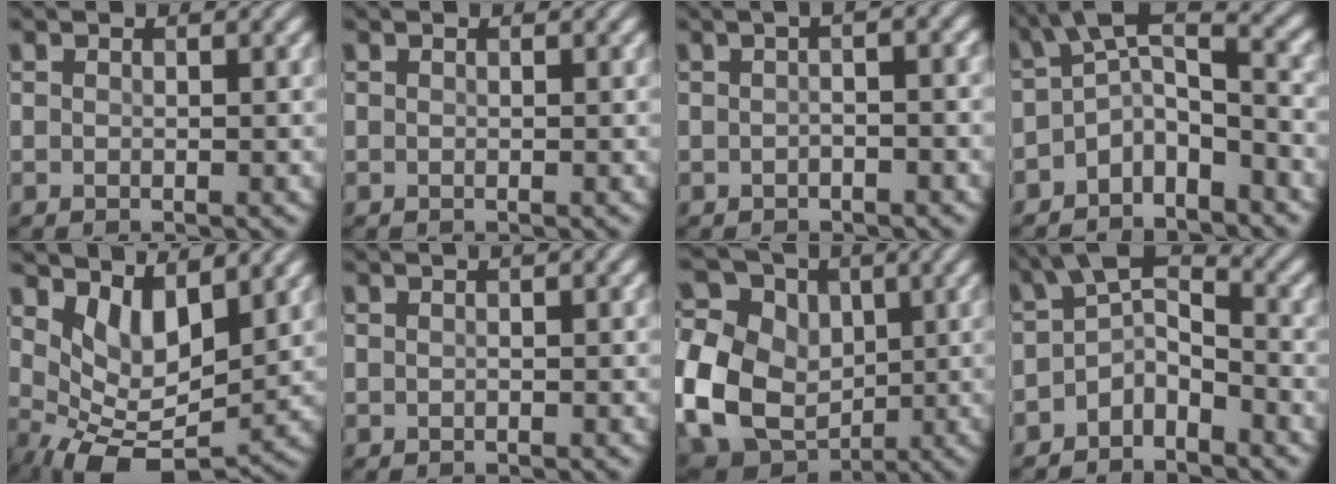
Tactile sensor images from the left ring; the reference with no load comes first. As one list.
[{"total": 0.0}, {"total": 2.3, "force": [0.0, 0.8, 2.2], "torque": [-0.027, 0.002, -0.013]}, {"total": 5.1, "force": [-2.2, 2.4, 3.9], "torque": [-0.062, 0.006, -0.050]}, {"total": 5.7, "force": [1.5, 3.1, 4.6], "torque": [-0.081, -0.019, 0.038]}, {"total": 1.0, "force": [0.0, 0.3, 0.9], "torque": [-0.017, 0.000, -0.002]}, {"total": 13.3, "force": [-0.7, 10.9, 7.6], "torque": [-0.187, -0.004, -0.006]}, {"total": 3.9, "force": [-2.0, 2.0, 2.7], "torque": [-0.043, 0.007, -0.045]}]